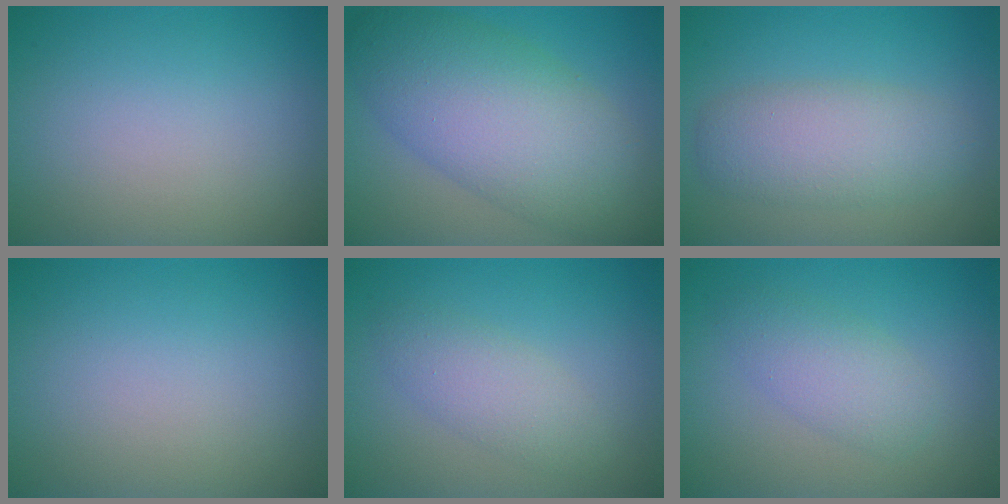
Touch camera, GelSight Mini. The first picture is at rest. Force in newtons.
{"total": 9.8, "press": 9.8, "slide": 0.4}
{"total": 4.5, "press": 4.5, "slide": 0.4}
{"total": 0.0}
{"total": 2.7, "press": 2.7, "slide": 0.1}
{"total": 3.0, "press": 3.0, "slide": 0.1}